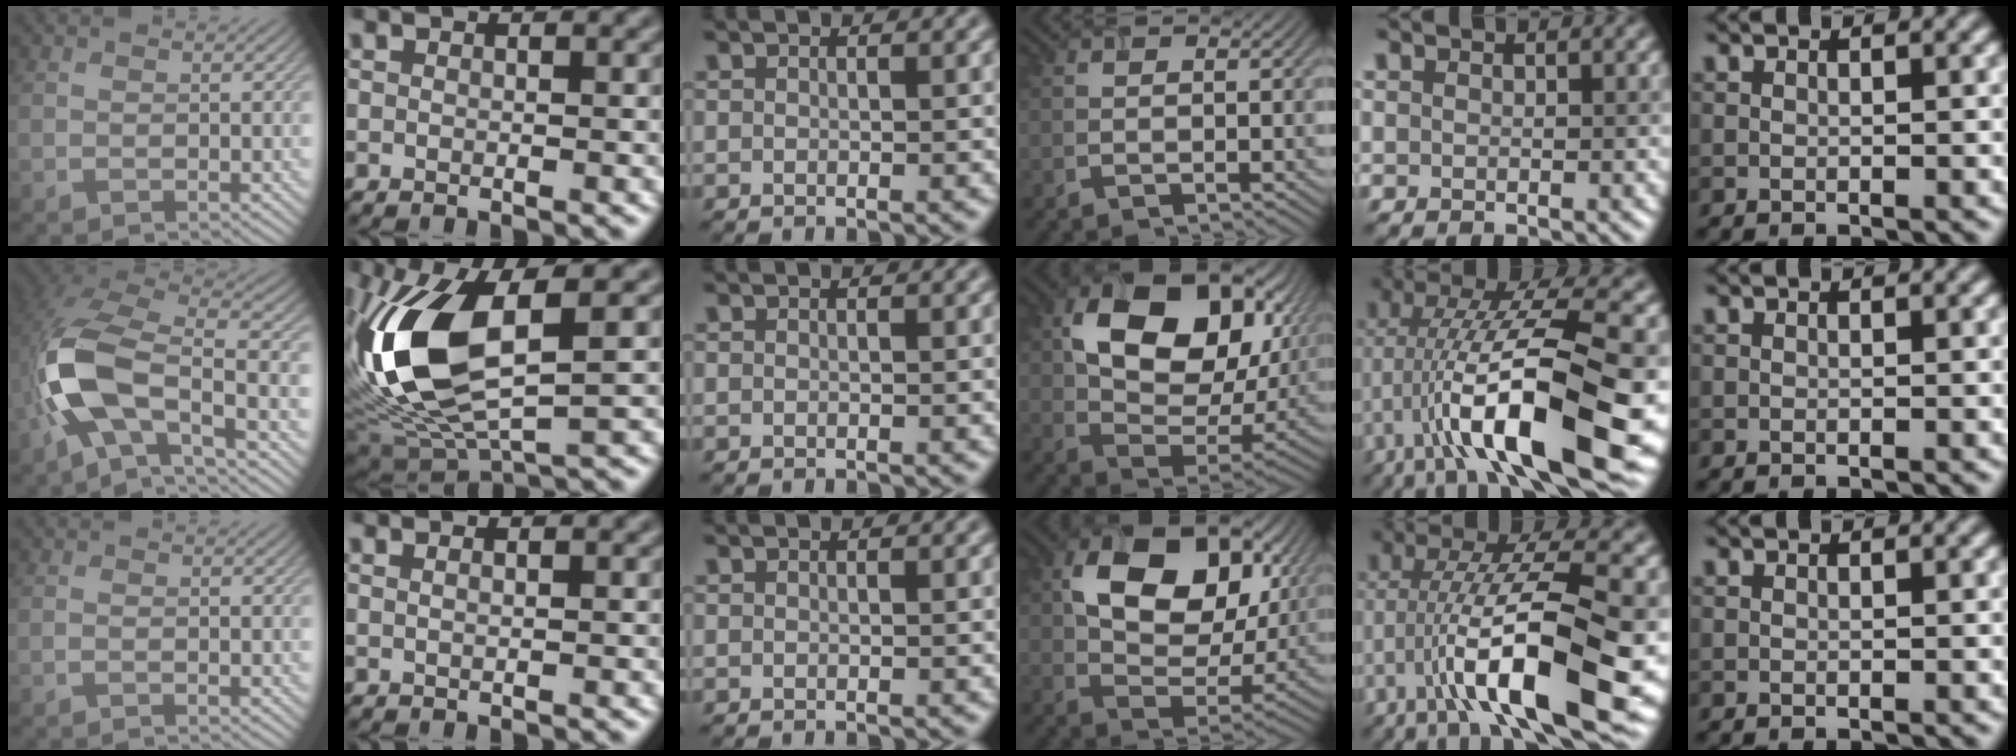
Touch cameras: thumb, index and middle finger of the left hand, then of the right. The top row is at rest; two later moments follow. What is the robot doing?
{"motion": "extract", "object": "airpods case & airpods"}